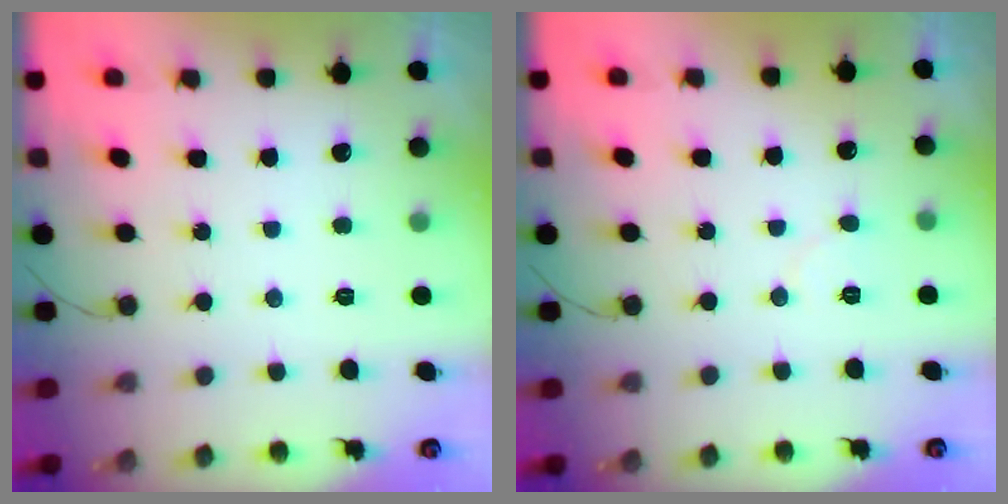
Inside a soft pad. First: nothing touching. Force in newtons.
{"total": 3.6, "press": 3.6, "slide": 0.4}